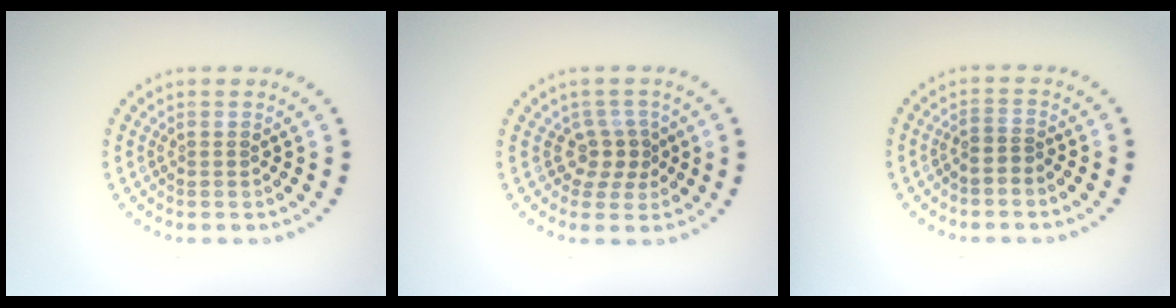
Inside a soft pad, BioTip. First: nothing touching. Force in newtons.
{"total": 2.4, "press": 1.7, "slide": 1.7}
{"total": 0.9, "press": 0.7, "slide": 0.6}